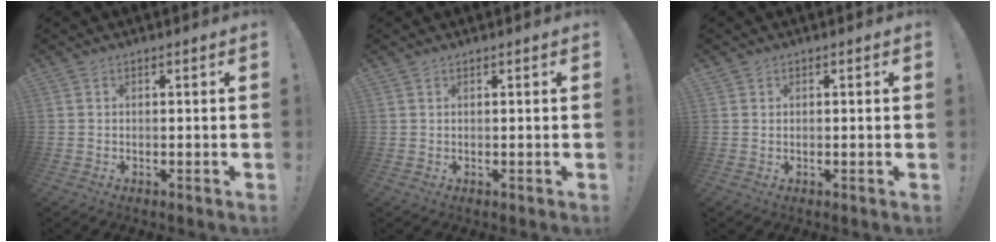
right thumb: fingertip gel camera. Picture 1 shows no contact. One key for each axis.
{"total": 0.7, "fx": 0.6, "fy": 0.1, "fz": 0.2, "tx": -0.004, "ty": 0.000, "tz": 0.012}
{"total": 0.9, "fx": 0.6, "fy": 0.7, "fz": -0.2, "tx": 0.012, "ty": -0.002, "tz": 0.010}